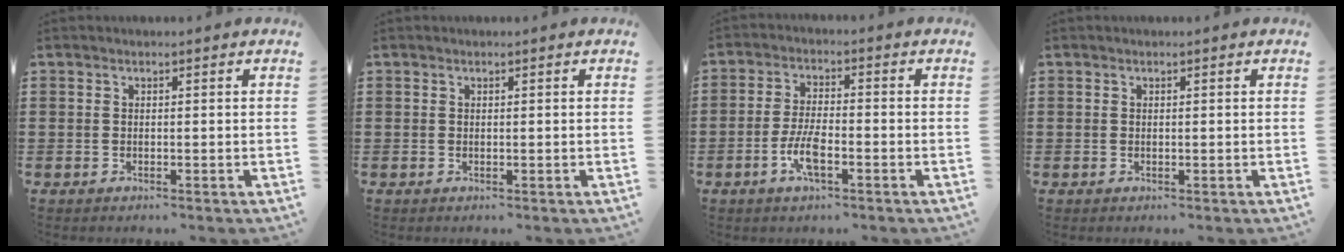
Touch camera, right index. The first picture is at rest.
{"total": 0.0}
{"total": 5.4, "force": [-2.3, 1.6, 4.6], "torque": [-0.104, -0.004, -0.047]}
{"total": 0.0}